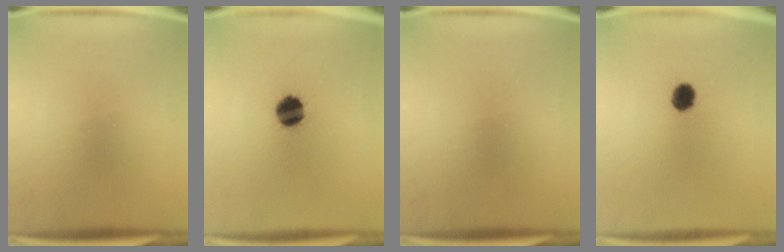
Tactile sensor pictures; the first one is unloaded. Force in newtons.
{"total": 7.9}
{"total": 0.0}
{"total": 4.0}